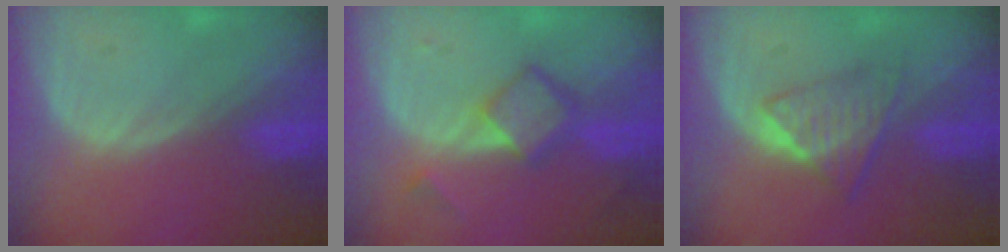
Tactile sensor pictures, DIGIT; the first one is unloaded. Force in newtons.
{"total": 6.0, "press": 5.1, "slide": 3.1}
{"total": 5.9, "press": 5.1, "slide": 3.0}